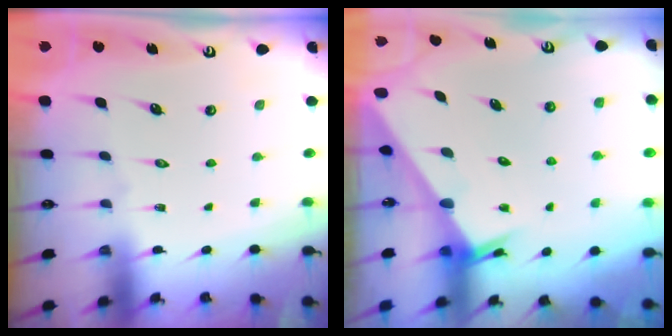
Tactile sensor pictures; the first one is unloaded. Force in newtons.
{"total": 2.0, "press": 2.0, "slide": 0.1}